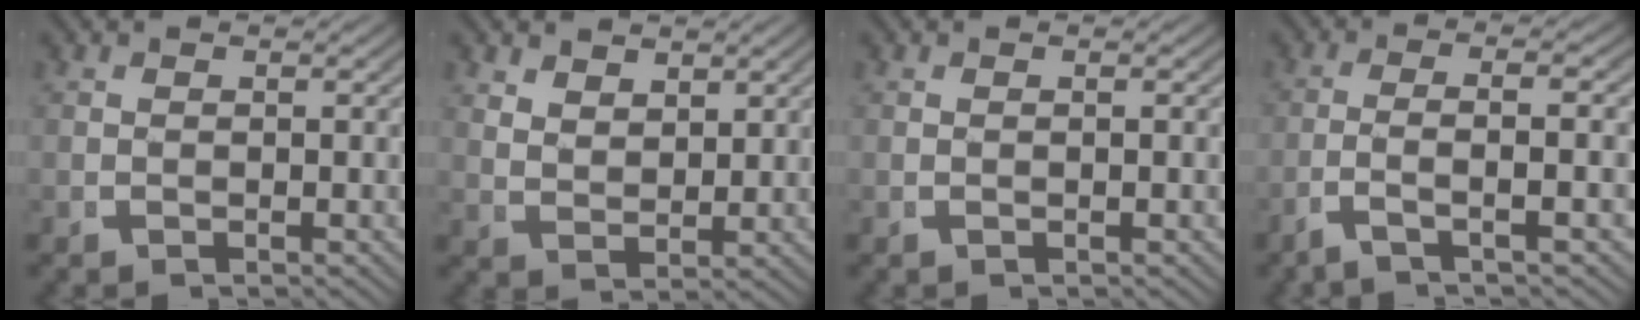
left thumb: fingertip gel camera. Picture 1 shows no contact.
{"total": 2.8, "force": [2.3, 1.1, 1.1], "torque": [-0.014, -0.009, 0.054]}
{"total": 0.6, "force": [-0.1, -0.1, 0.6], "torque": [-0.014, 0.001, 0.001]}
{"total": 4.5, "force": [-1.9, 0.5, 4.1], "torque": [-0.092, -0.003, -0.029]}